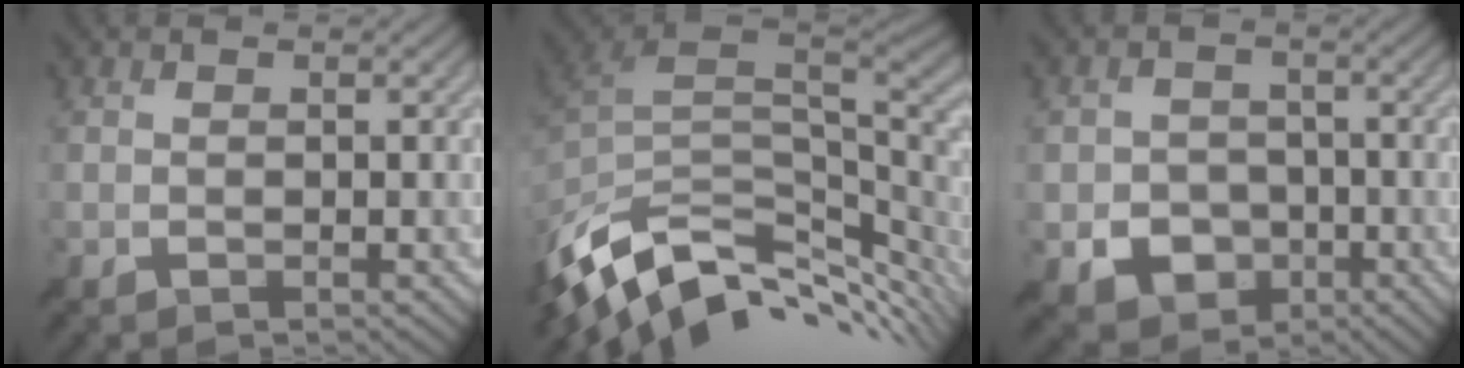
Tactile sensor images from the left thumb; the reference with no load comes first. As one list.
[{"total": 12.6, "force": [-5.0, 6.6, 9.5], "torque": [-0.213, -0.015, -0.084]}, {"total": 5.3, "force": [-1.7, 4.5, 2.3], "torque": [-0.048, -0.011, -0.031]}]